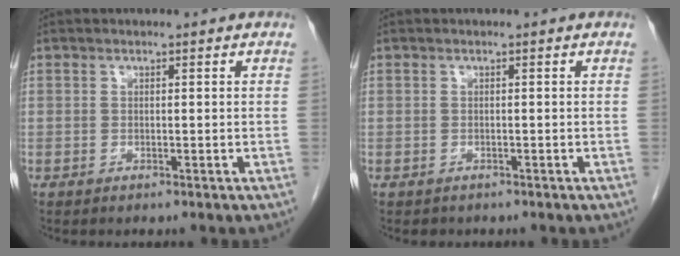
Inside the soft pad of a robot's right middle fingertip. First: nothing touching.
{"total": 1.0, "force": [-0.8, 0.6, 0.1], "torque": [-0.012, 0.001, -0.010]}